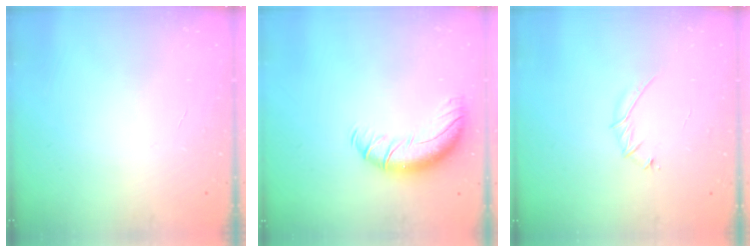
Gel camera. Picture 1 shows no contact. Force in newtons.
{"total": 10.5, "press": 10.2, "slide": 2.4}
{"total": 3.3, "press": 3.2, "slide": 0.9}